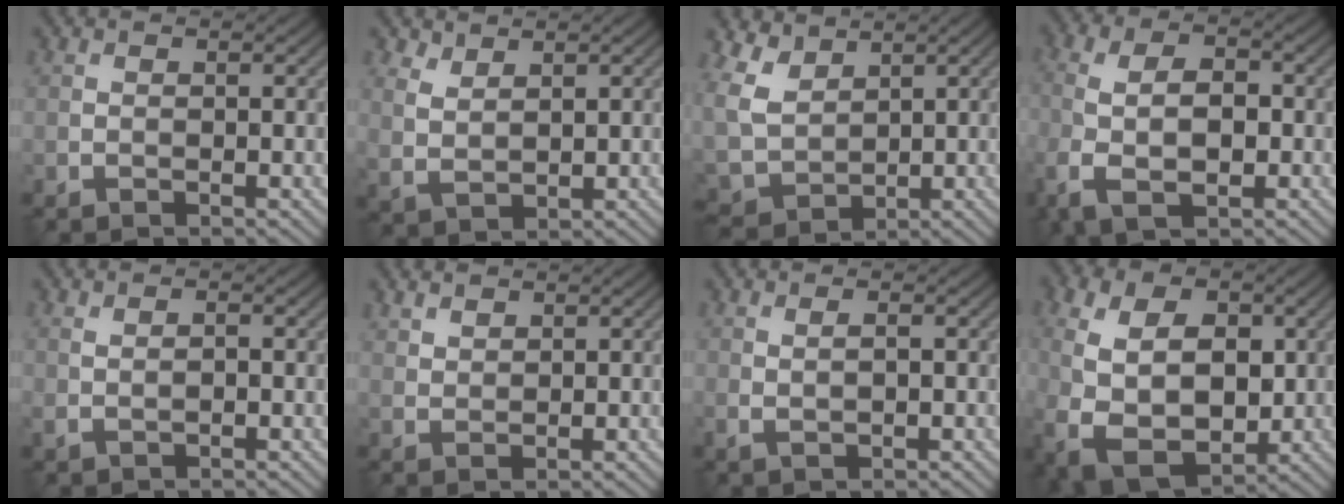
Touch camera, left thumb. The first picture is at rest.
{"total": 3.5, "force": [2.6, 1.7, 1.7], "torque": [-0.044, -0.004, 0.060]}
{"total": 6.9, "force": [3.8, 4.4, 3.7], "torque": [-0.113, -0.001, 0.081]}
{"total": 8.2, "force": [-2.1, 4.6, 6.5], "torque": [-0.150, -0.011, -0.041]}
{"total": 1.7, "force": [0.0, 0.8, 1.4], "torque": [-0.034, 0.000, 0.001]}
{"total": 2.1, "force": [1.7, 0.9, 0.8], "torque": [-0.019, 0.001, 0.041]}
{"total": 1.4, "force": [0.1, 0.5, 1.3], "torque": [-0.027, 0.000, 0.006]}
{"total": 12.8, "force": [-0.9, 8.9, 9.2], "torque": [-0.185, -0.008, -0.006]}